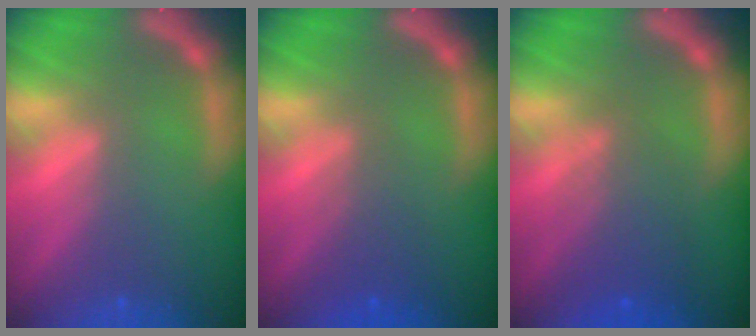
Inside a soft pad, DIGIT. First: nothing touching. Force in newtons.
{"total": 2.5}
{"total": 4.6}